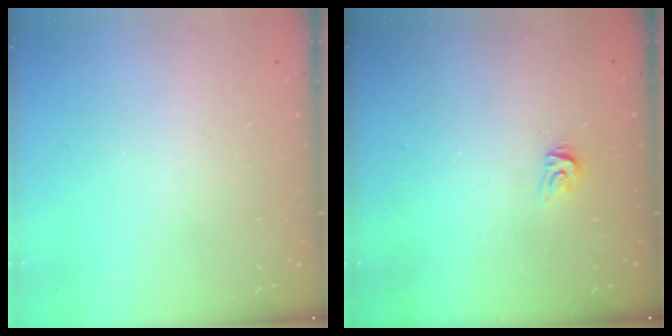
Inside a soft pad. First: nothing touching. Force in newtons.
{"total": 4.3, "press": 4.3, "slide": 0.2}